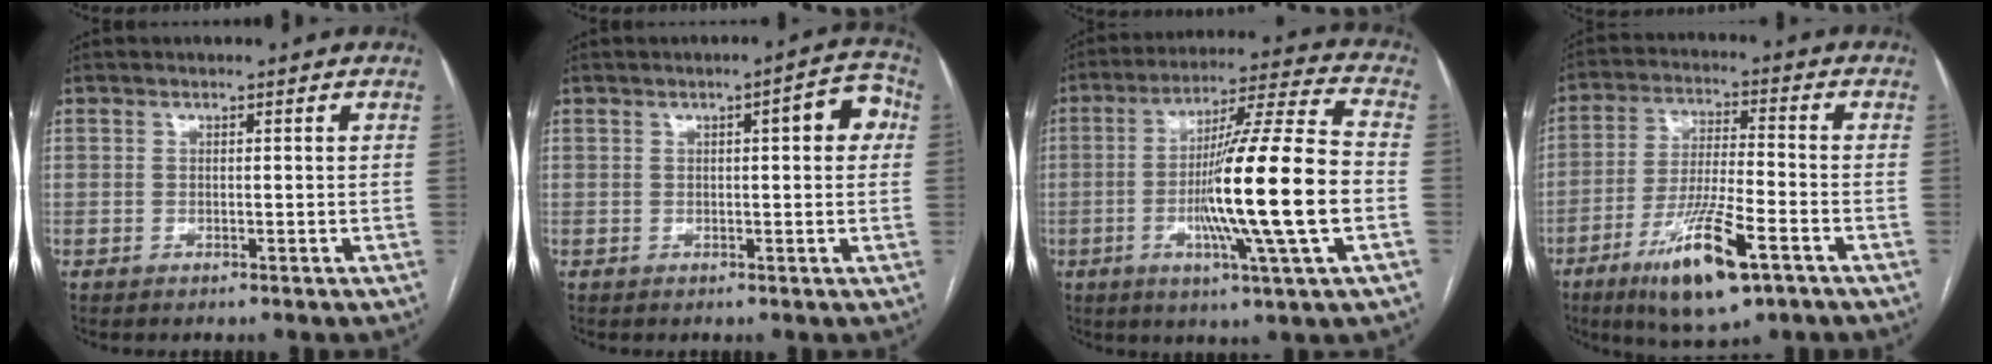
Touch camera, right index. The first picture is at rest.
{"total": 5.3, "force": [1.1, 1.3, 5.0], "torque": [-0.059, 0.020, 0.009]}
{"total": 18.9, "force": [-3.4, -0.9, 18.6], "torque": [-0.315, -0.008, -0.065]}
{"total": 13.7, "force": [-7.2, 2.2, 11.5], "torque": [-0.216, -0.022, -0.121]}